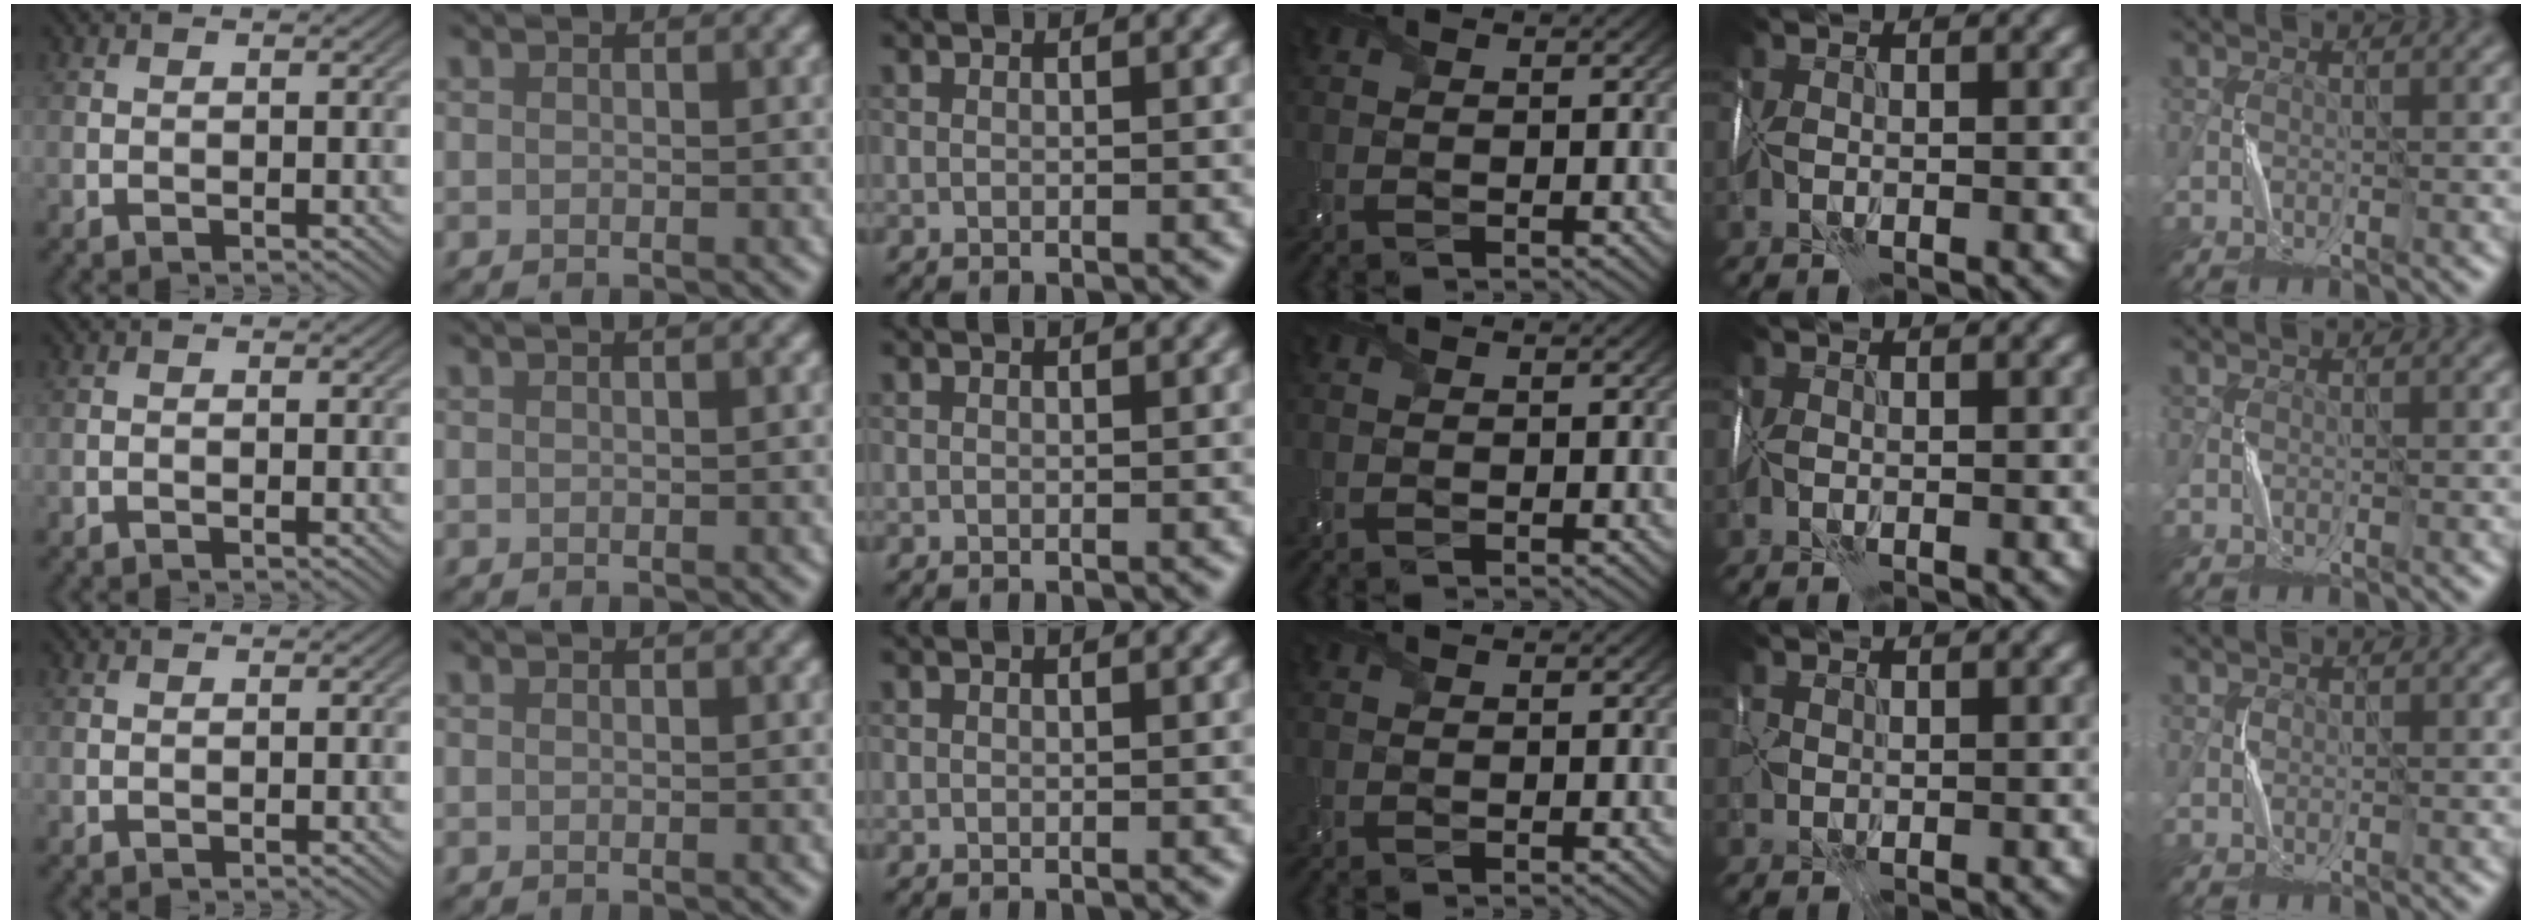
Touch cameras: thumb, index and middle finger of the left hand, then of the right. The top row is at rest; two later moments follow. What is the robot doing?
{"motion": "wrap", "object": "scarf"}